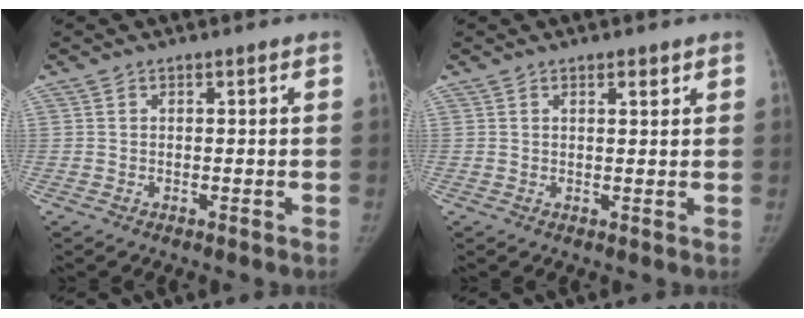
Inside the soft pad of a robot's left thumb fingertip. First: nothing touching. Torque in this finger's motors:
{"motor_torque": [-0.12, -0.28, -0.05, -0.15, 0.05]}